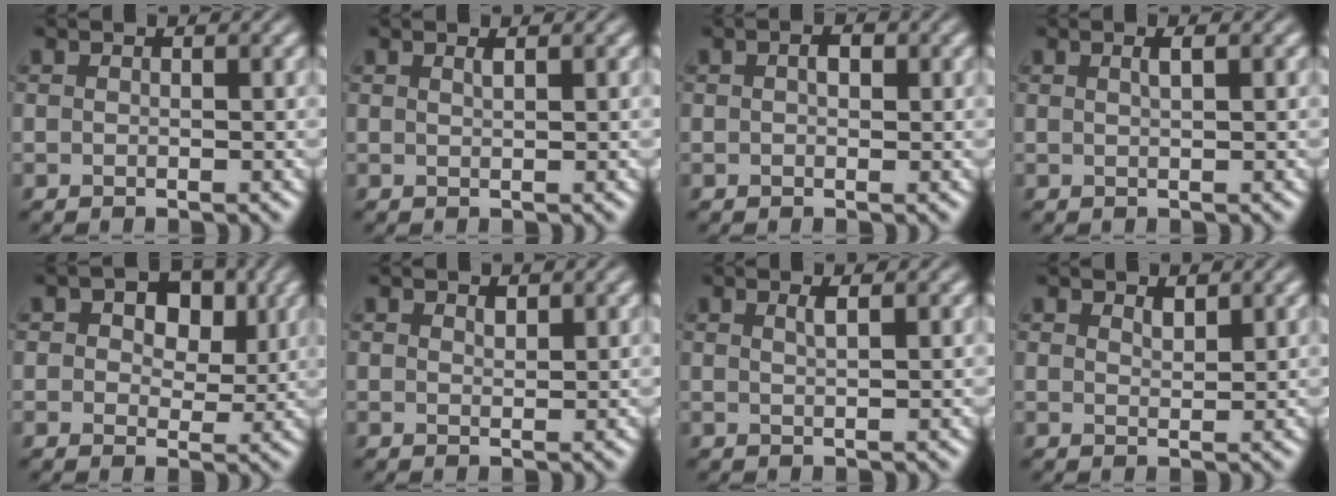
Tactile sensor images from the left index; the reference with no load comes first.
{"total": 0.7, "force": [0.4, 0.2, 0.5], "torque": [-0.004, 0.001, 0.007]}
{"total": 1.4, "force": [0.3, 0.8, 1.1], "torque": [-0.016, 0.003, 0.002]}
{"total": 1.1, "force": [0.4, 0.3, 1.0], "torque": [-0.013, 0.004, 0.006]}
{"total": 5.3, "force": [1.9, 3.4, 3.6], "torque": [-0.046, 0.002, 0.013]}
{"total": 0.7, "force": [0.6, 0.3, 0.3], "torque": [-0.006, -0.003, 0.013]}
{"total": 1.2, "force": [0.6, 0.4, 1.0], "torque": [-0.011, 0.002, 0.008]}
{"total": 1.1, "force": [0.9, 0.3, 0.5], "torque": [-0.012, -0.002, 0.018]}